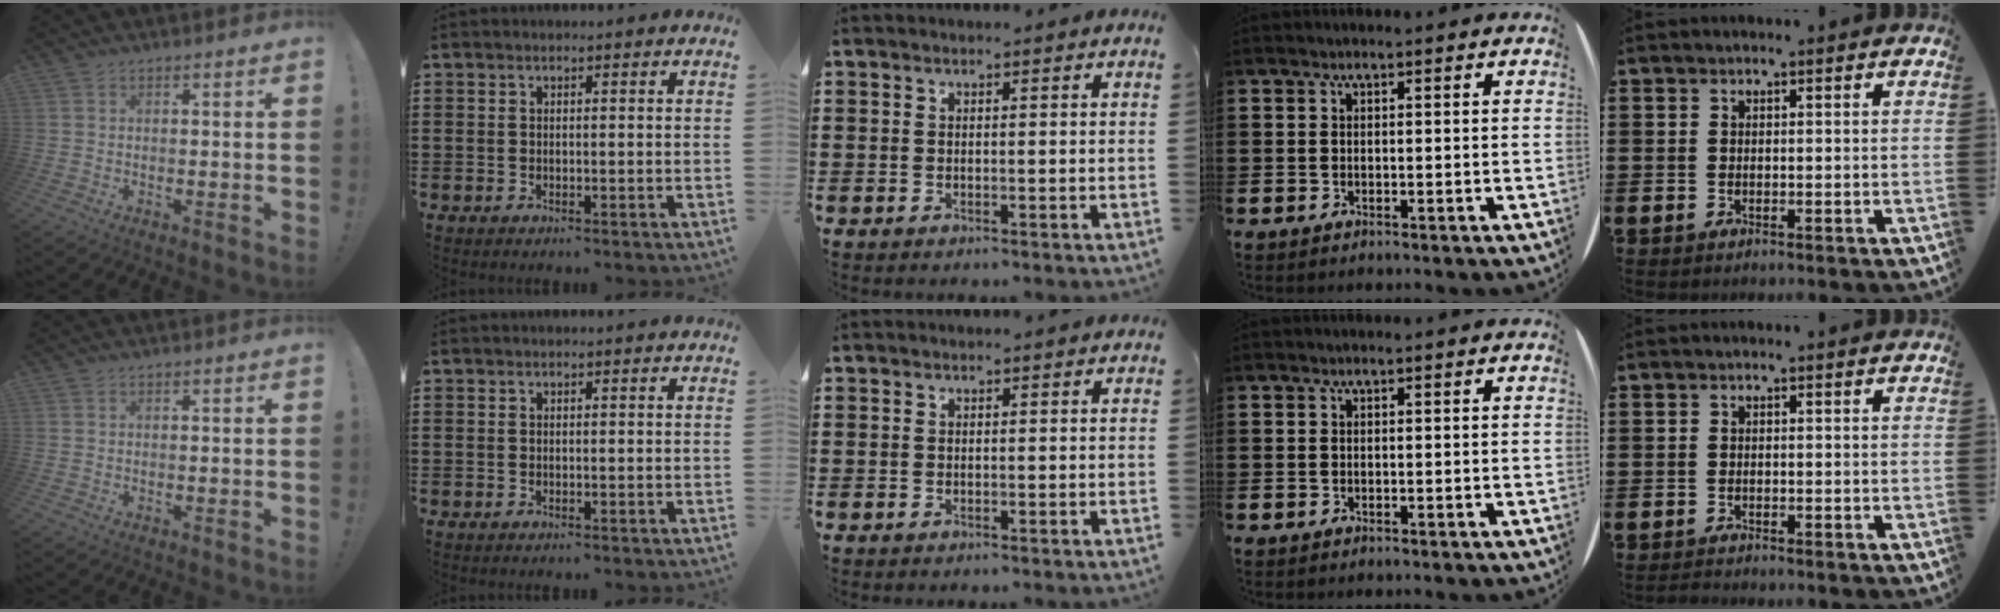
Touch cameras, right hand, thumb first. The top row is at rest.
{"little": {"total": 0.6, "force": [-0.6, 0.1, 0.2], "torque": [-0.005, -0.001, -0.012]}}